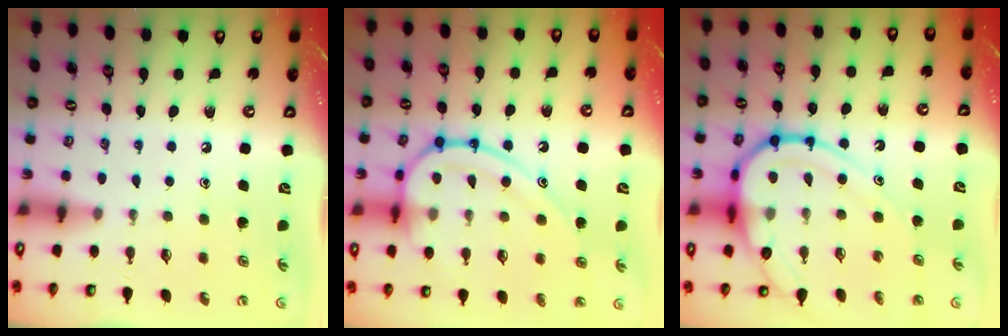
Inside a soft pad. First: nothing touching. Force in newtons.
{"total": 17.4, "press": 17.3, "slide": 1.5}
{"total": 18.1, "press": 18.0, "slide": 1.8}